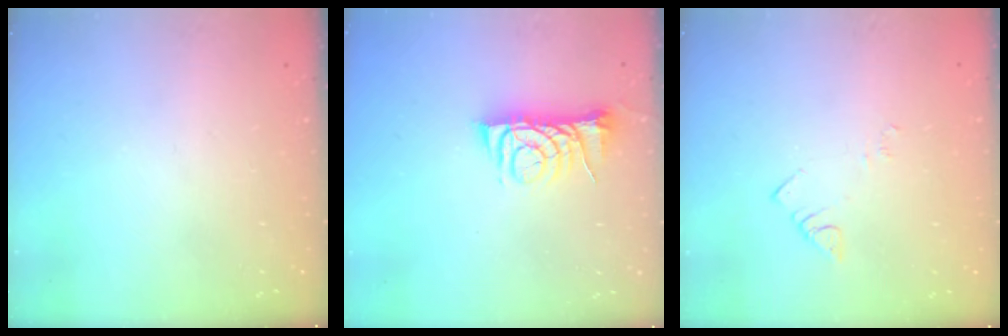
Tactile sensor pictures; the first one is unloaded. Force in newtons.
{"total": 9.2, "press": 9.2, "slide": 1.1}
{"total": 3.8, "press": 3.8, "slide": 0.3}